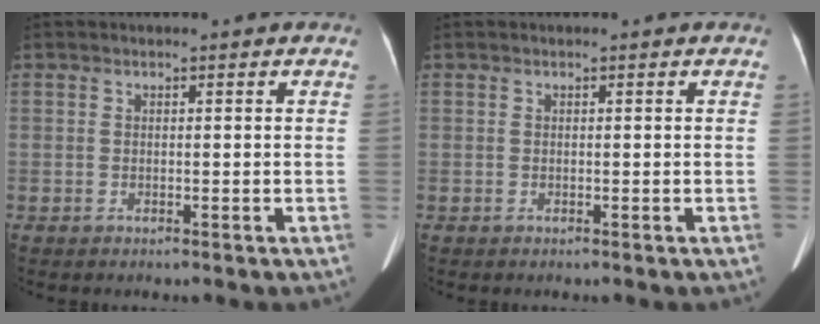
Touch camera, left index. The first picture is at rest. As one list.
[{"total": 0.0}]